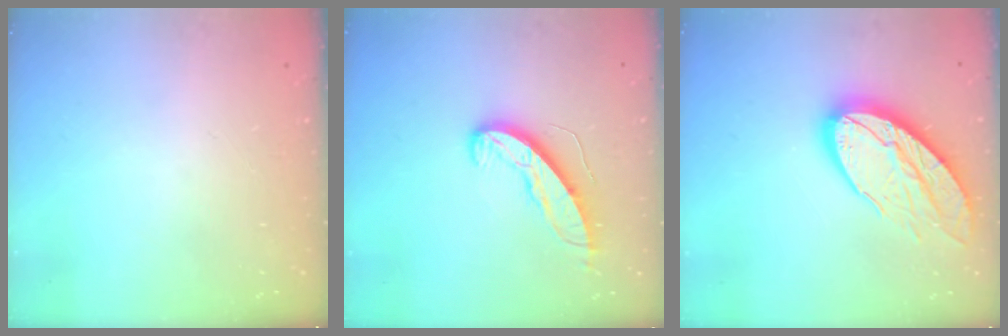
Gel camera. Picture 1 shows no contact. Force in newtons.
{"total": 10.0, "press": 10.0, "slide": 0.7}
{"total": 18.8, "press": 18.8, "slide": 1.2}